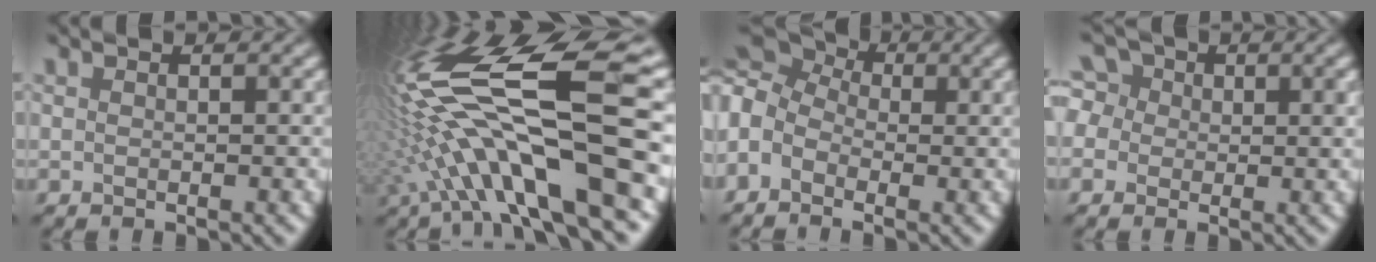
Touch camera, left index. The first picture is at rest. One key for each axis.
{"total": 16.1, "fx": -2.0, "fy": 3.7, "fz": 15.5, "tx": -0.295, "ty": 0.024, "tz": -0.033}
{"total": 8.7, "fx": 0.3, "fy": 6.8, "fz": 5.4, "tx": -0.124, "ty": 0.026, "tz": -0.025}
{"total": 5.6, "fx": 1.6, "fy": 4.5, "fz": 2.8, "tx": -0.058, "ty": 0.025, "tz": -0.007}